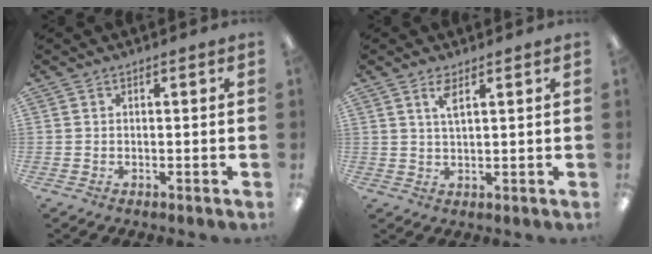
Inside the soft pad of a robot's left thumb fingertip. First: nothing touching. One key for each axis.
{"total": 3.3, "fx": 2.1, "fy": 0.8, "fz": 2.4, "tx": -0.054, "ty": 0.002, "tz": 0.037}